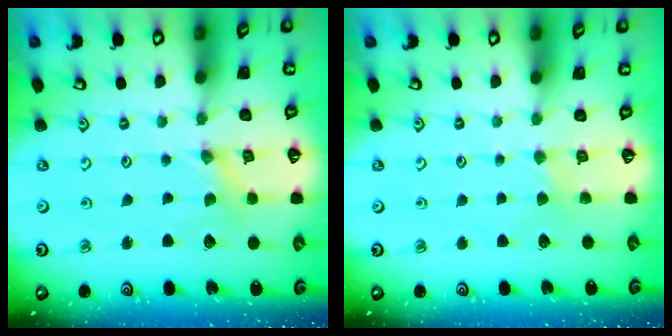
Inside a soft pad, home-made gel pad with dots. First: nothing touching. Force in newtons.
{"total": 2.0, "press": 2.0, "slide": 0.3}